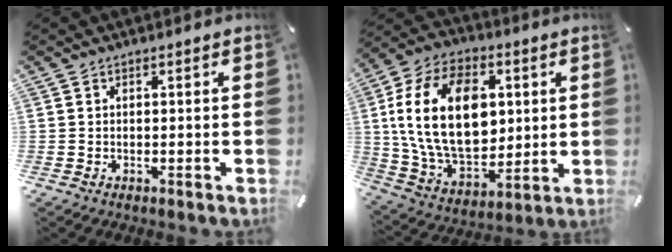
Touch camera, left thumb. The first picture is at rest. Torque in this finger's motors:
{"motor_torque": [1.40, 2.46, 1.76, -1.01, 0.92]}